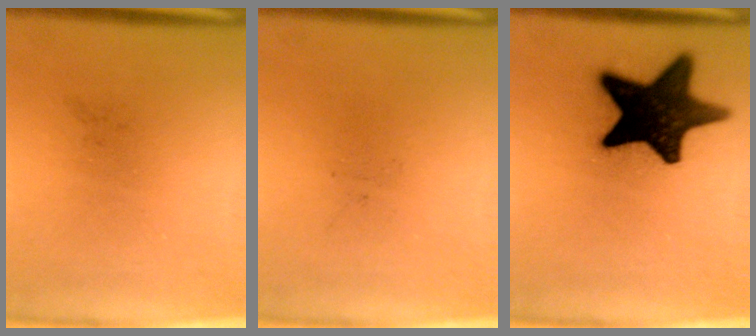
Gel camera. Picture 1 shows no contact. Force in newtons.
{"total": 0.0}
{"total": 18.1}